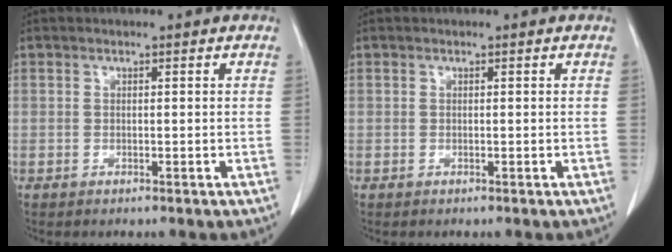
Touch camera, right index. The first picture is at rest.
{"total": 0.0}